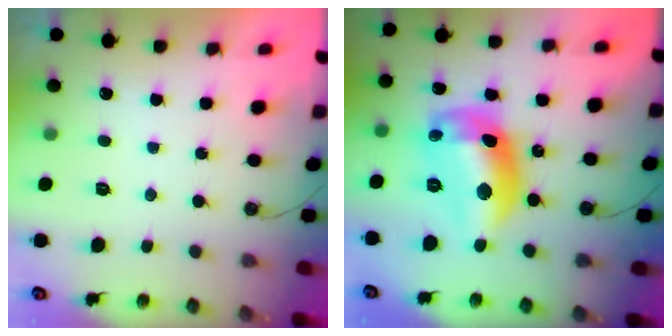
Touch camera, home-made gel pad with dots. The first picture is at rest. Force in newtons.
{"total": 17.1, "press": 17.0, "slide": 1.4}